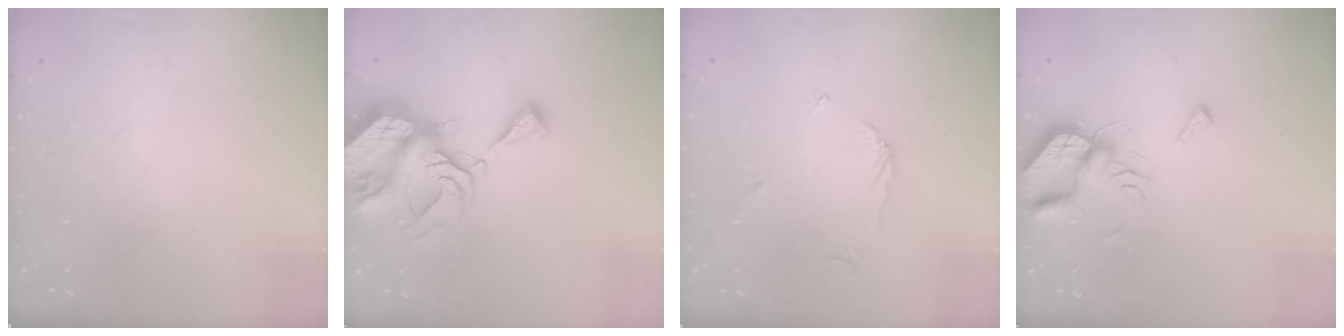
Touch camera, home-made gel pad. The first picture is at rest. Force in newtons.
{"total": 10.2, "press": 10.1, "slide": 1.0}
{"total": 3.4, "press": 3.4, "slide": 0.4}
{"total": 9.0, "press": 9.0, "slide": 0.6}